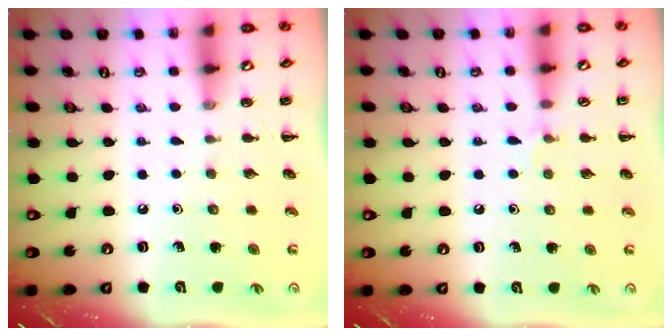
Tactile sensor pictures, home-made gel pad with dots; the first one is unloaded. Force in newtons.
{"total": 4.7, "press": 4.4, "slide": 1.6}